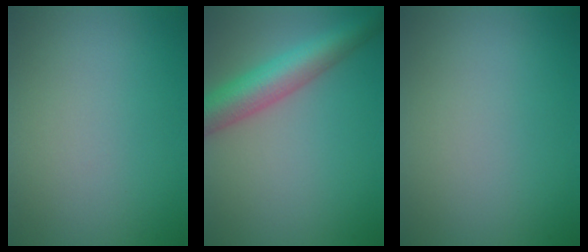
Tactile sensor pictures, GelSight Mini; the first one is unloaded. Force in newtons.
{"total": 6.2, "press": 6.2, "slide": 0.2}
{"total": 0.0}